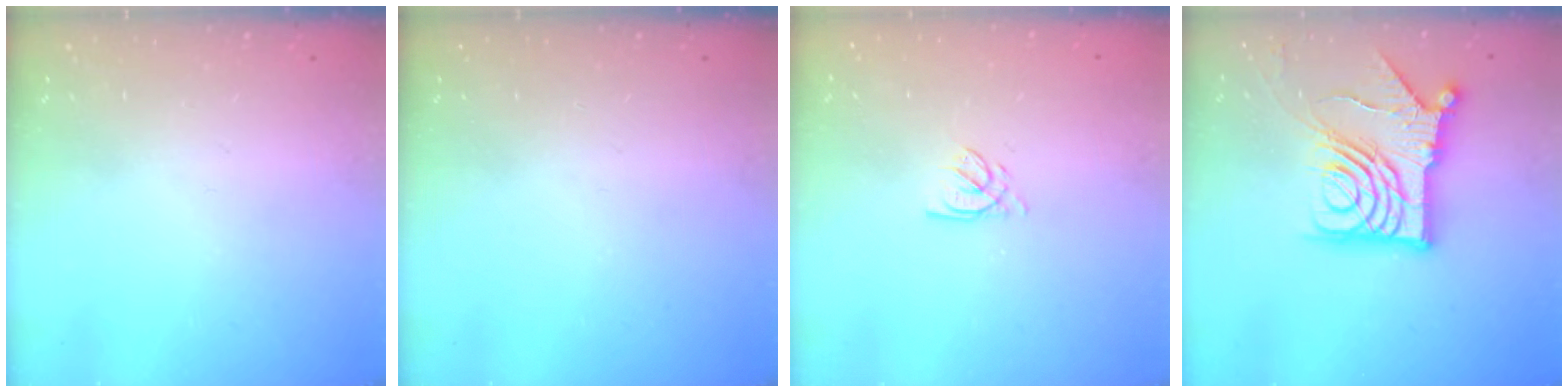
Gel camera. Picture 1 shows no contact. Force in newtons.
{"total": 0.0}
{"total": 2.3, "press": 2.3, "slide": 0.3}
{"total": 17.5, "press": 17.4, "slide": 1.9}